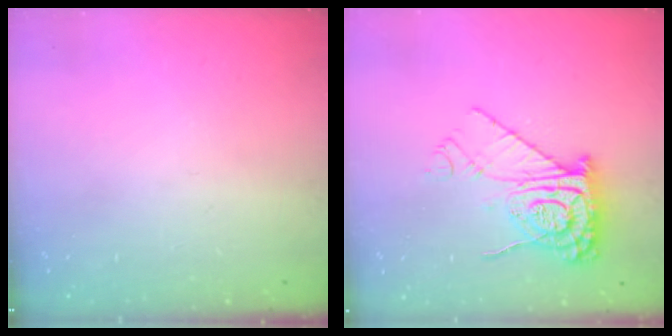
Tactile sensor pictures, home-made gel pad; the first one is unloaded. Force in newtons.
{"total": 11.2, "press": 11.2, "slide": 1.1}